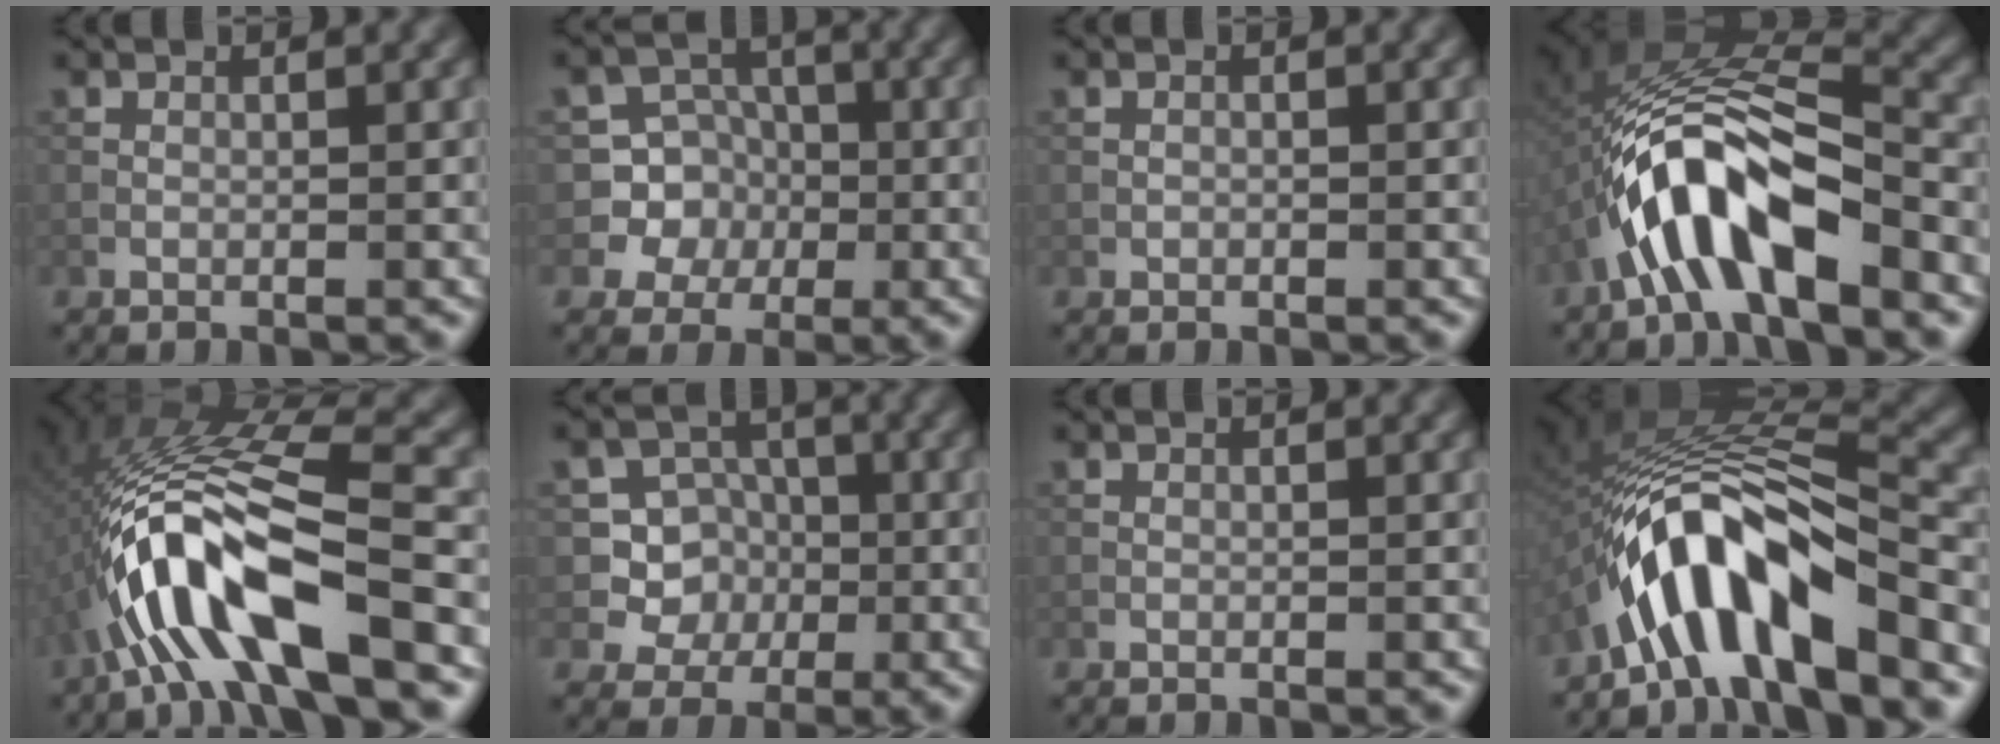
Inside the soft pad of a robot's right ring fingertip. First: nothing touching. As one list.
[{"total": 6.3, "force": [-1.4, 6.1, 0.5], "torque": [0.008, 0.019, -0.039]}, {"total": 0.0}, {"total": 9.0, "force": [-4.5, 2.9, 7.3], "torque": [-0.129, 0.020, -0.077]}, {"total": 10.9, "force": [-4.0, 2.5, 9.8], "torque": [-0.197, 0.022, -0.067]}, {"total": 5.5, "force": [-0.6, 5.4, 1.0], "torque": [-0.008, 0.028, -0.028]}, {"total": 0.0}, {"total": 10.2, "force": [-5.8, 2.8, 7.9], "torque": [-0.131, 0.014, -0.098]}]